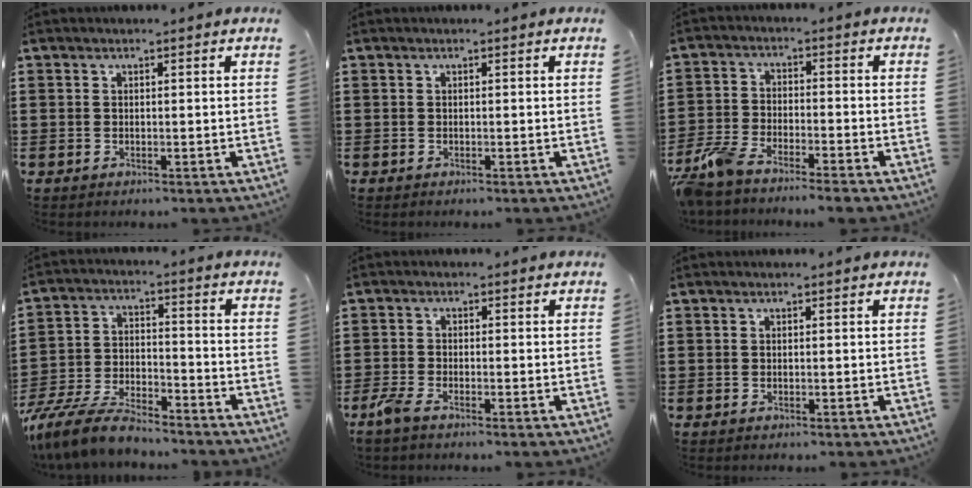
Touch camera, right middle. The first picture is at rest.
{"total": 0.0}
{"total": 5.8, "force": [-5.2, 0.7, 2.3], "torque": [-0.079, -0.013, -0.111]}
{"total": 8.3, "force": [-7.5, 1.7, 3.1], "torque": [-0.072, 0.014, -0.146]}
{"total": 2.5, "force": [-1.7, 0.5, 1.8], "torque": [-0.059, -0.008, -0.041]}
{"total": 0.0}